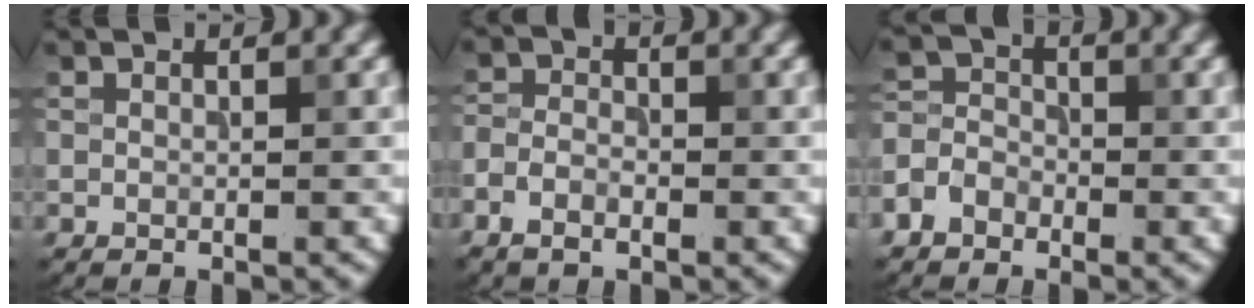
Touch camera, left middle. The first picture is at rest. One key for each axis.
{"total": 2.5, "fx": -1.5, "fy": 1.4, "fz": 1.5, "tx": -0.029, "ty": 0.001, "tz": -0.037}
{"total": 3.1, "fx": -1.8, "fy": 2.2, "fz": 1.2, "tx": -0.025, "ty": 0.004, "tz": -0.043}